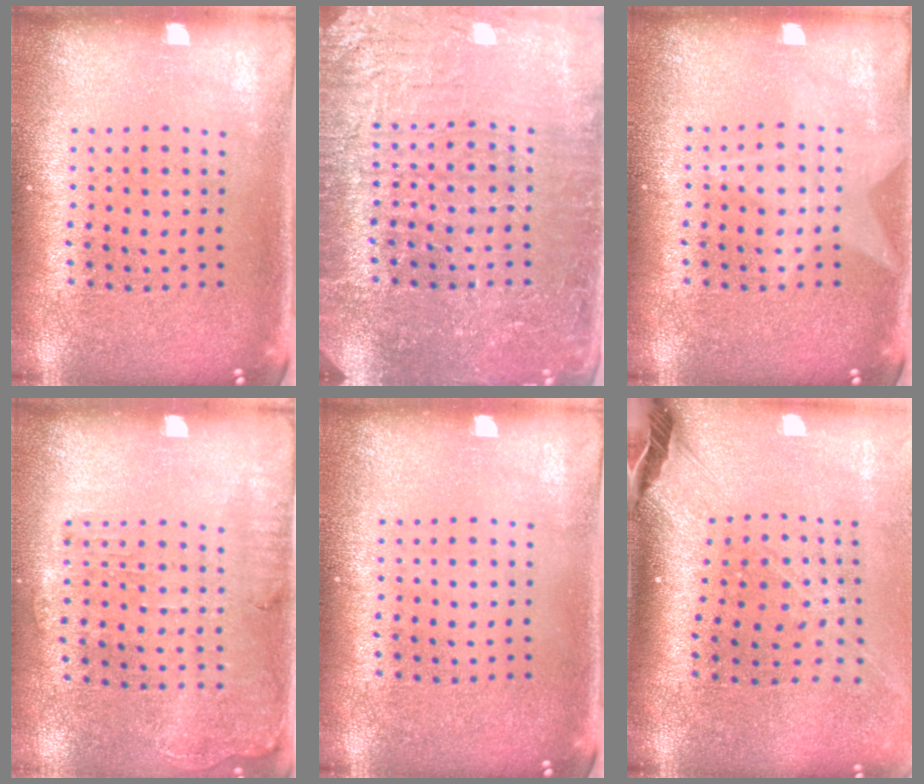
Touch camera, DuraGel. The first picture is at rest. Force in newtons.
{"total": 4.1, "press": 4.0, "slide": 1.1}
{"total": 1.3, "press": 1.3, "slide": 0.1}
{"total": 1.2, "press": 1.2, "slide": 0.3}
{"total": 0.0}
{"total": 2.7, "press": 2.0, "slide": 1.9}